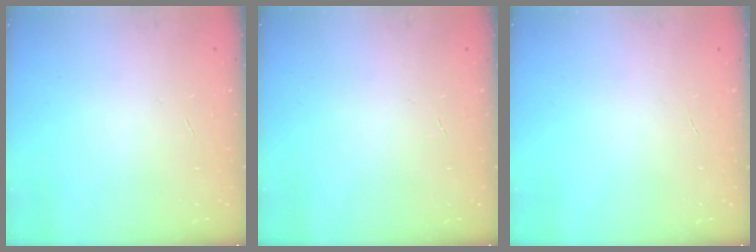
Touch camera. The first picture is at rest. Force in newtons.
{"total": 0.0}
{"total": 0.0}